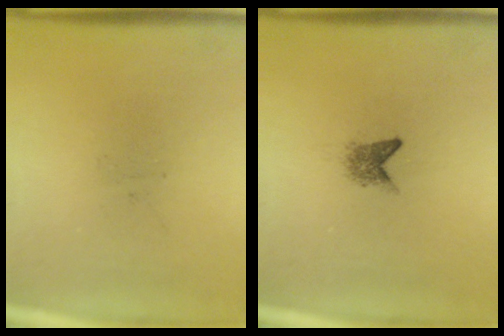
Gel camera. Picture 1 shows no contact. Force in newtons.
{"total": 1.8}